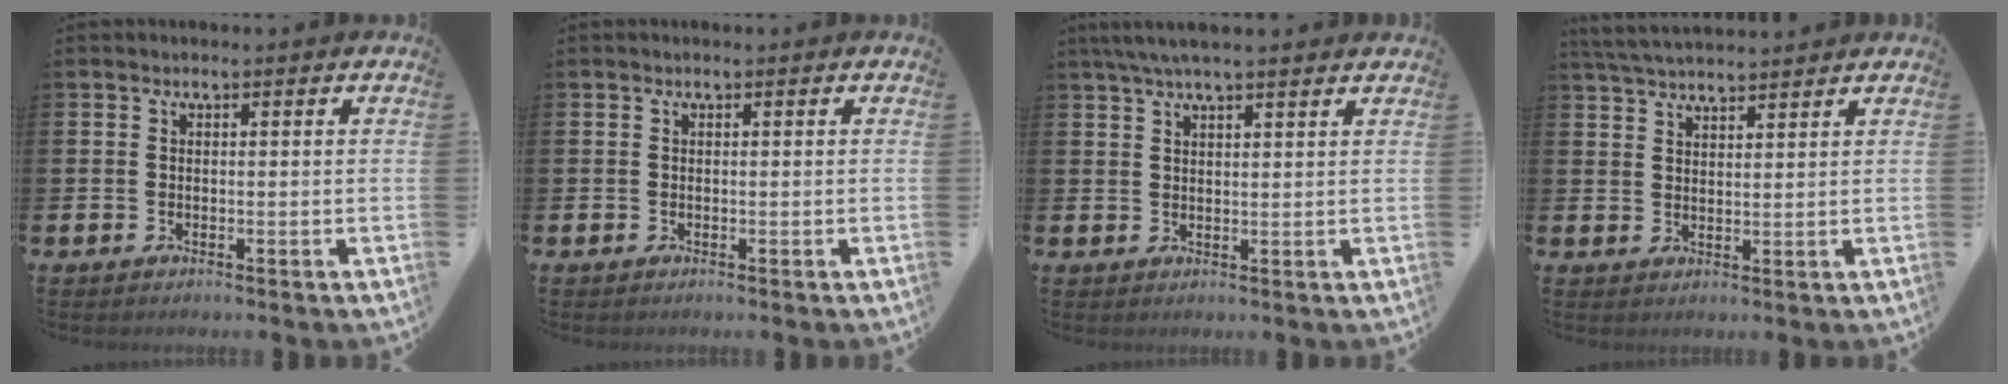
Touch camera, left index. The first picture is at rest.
{"total": 0.0}
{"total": 4.0, "force": [3.4, 0.4, 2.2], "torque": [-0.050, -0.001, 0.062]}
{"total": 4.1, "force": [4.0, 0.3, 0.7], "torque": [-0.022, -0.018, 0.073]}